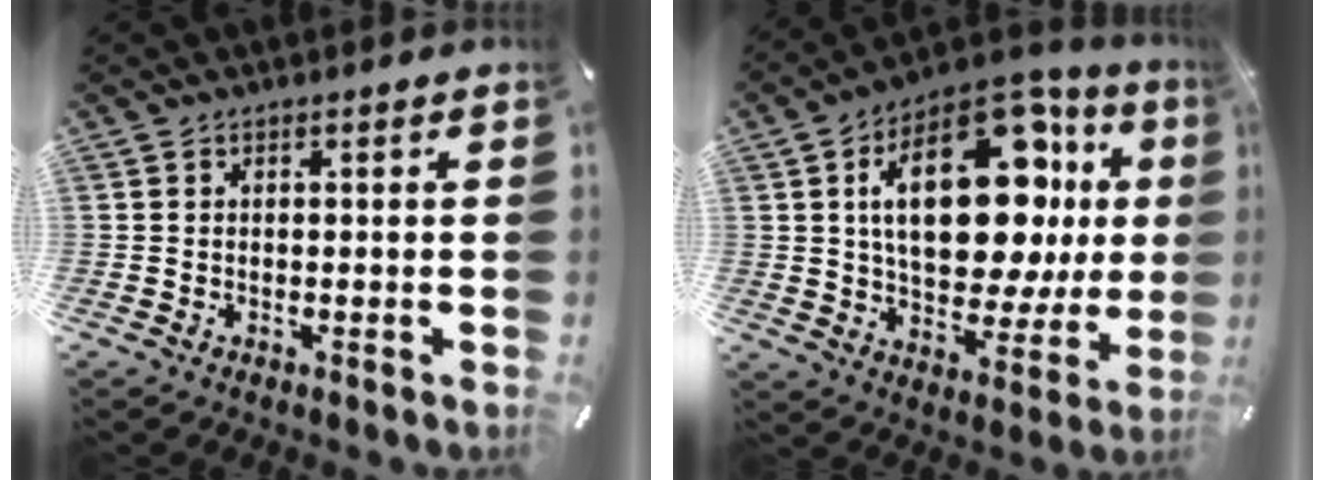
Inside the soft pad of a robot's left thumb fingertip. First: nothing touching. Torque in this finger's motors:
{"motor_torque": [0.87, 1.41, 2.30, -0.47, 0.64]}